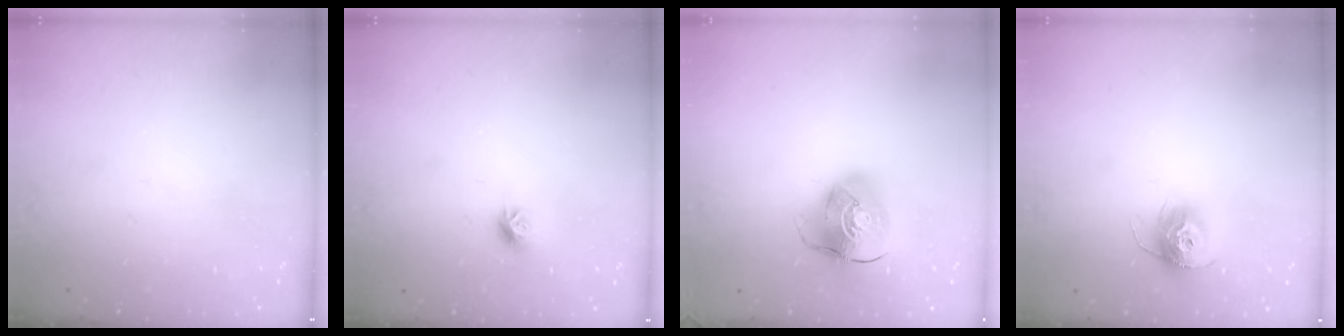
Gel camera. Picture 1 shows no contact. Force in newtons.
{"total": 7.4, "press": 7.4, "slide": 0.7}
{"total": 12.6, "press": 12.5, "slide": 1.6}
{"total": 11.0, "press": 11.0, "slide": 0.8}